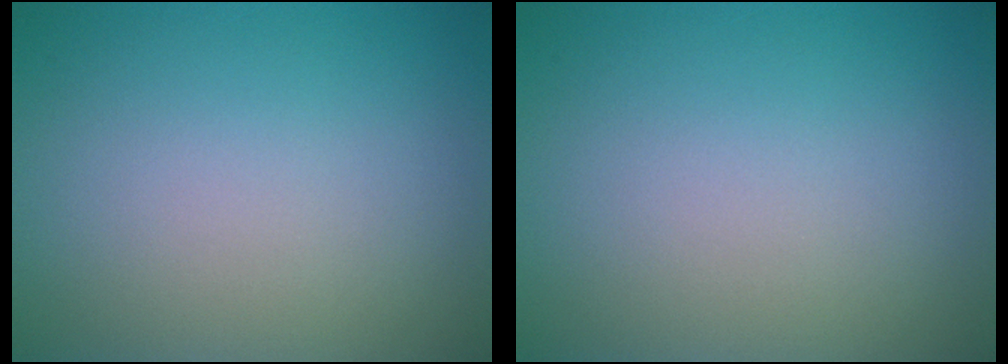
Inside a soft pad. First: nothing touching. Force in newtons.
{"total": 0.0}